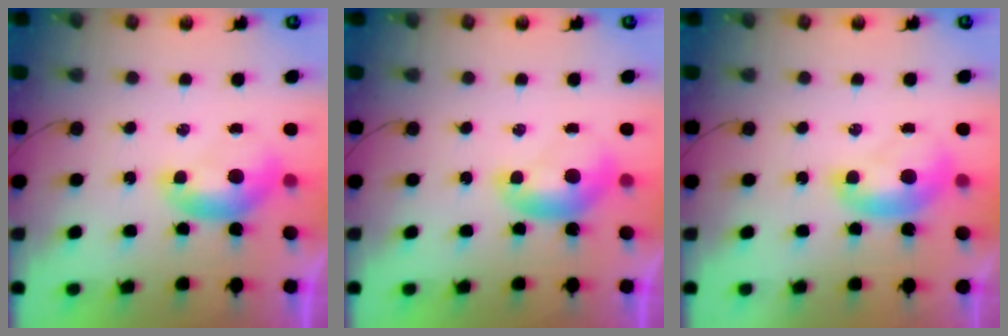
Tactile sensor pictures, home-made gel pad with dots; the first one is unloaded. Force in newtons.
{"total": 0.0}
{"total": 1.1, "press": 1.1, "slide": 0.1}